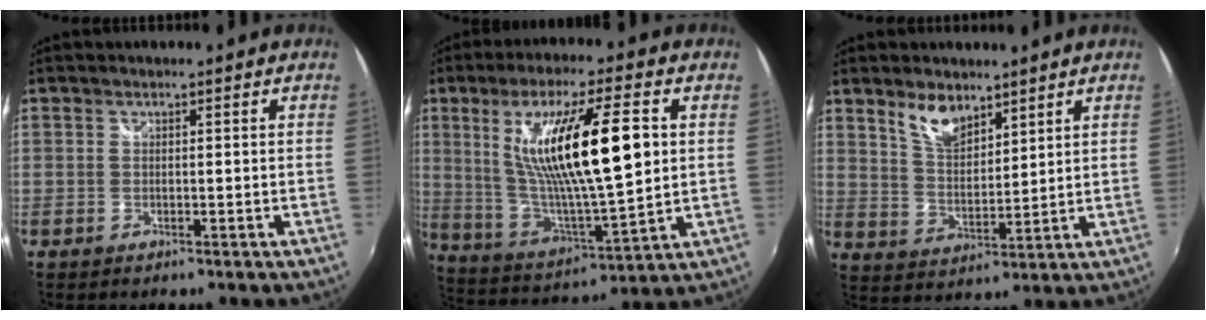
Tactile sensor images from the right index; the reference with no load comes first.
{"total": 20.7, "force": [4.7, 4.0, 19.7], "torque": [-0.349, -0.007, 0.099]}
{"total": 7.3, "force": [5.2, 3.3, 4.0], "torque": [-0.068, 0.006, 0.101]}